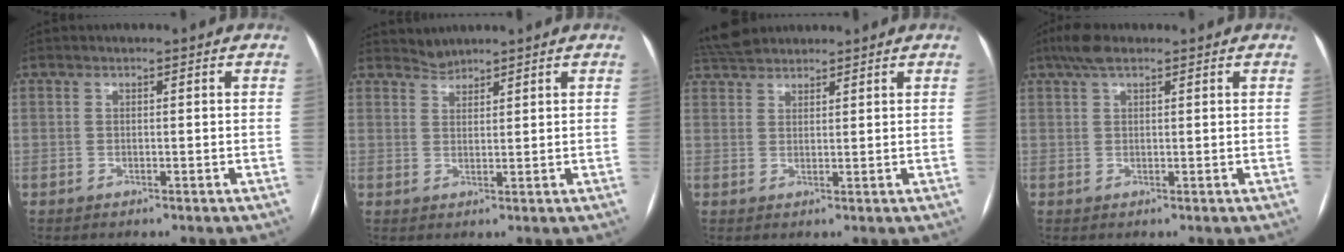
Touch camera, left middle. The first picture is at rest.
{"total": 1.9, "force": [1.8, 0.0, -0.6], "torque": [0.005, 0.005, 0.037]}
{"total": 5.6, "force": [5.3, 1.4, 1.2], "torque": [-0.028, 0.032, 0.100]}
{"total": 4.0, "force": [2.8, 1.2, 2.6], "torque": [-0.057, 0.023, 0.052]}